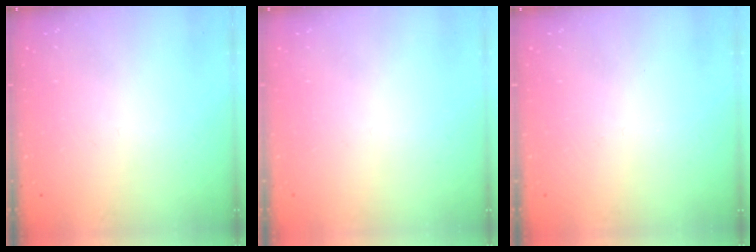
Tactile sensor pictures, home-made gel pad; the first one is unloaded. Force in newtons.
{"total": 1.8, "press": 1.7, "slide": 0.1}
{"total": 2.2, "press": 2.2, "slide": 0.4}